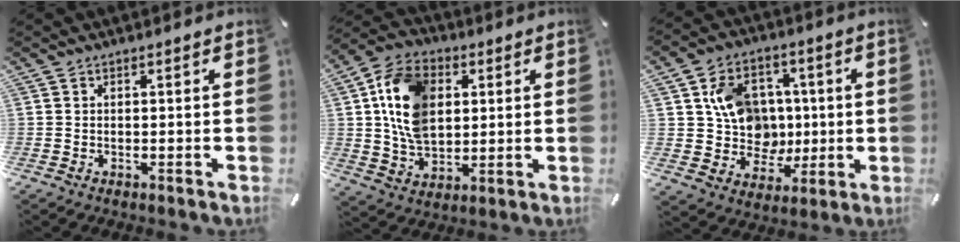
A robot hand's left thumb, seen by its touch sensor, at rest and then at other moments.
{"total": 14.6, "force": [3.0, 10.8, 9.3], "torque": [-0.195, 0.015, 0.058]}
{"total": 13.1, "force": [2.4, 12.0, 4.7], "torque": [-0.077, -0.001, 0.061]}